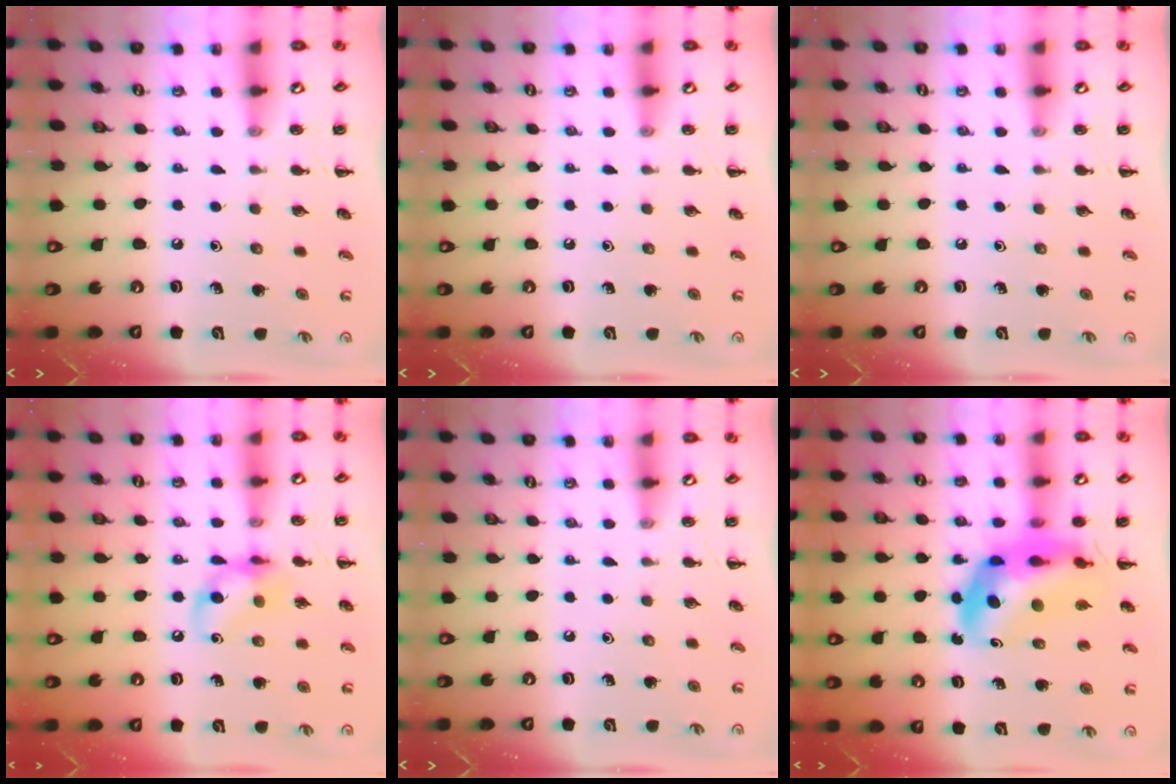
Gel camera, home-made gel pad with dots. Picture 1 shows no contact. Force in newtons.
{"total": 0.0}
{"total": 0.0}
{"total": 11.2, "press": 11.0, "slide": 1.8}
{"total": 0.0}
{"total": 11.0, "press": 10.5, "slide": 3.2}